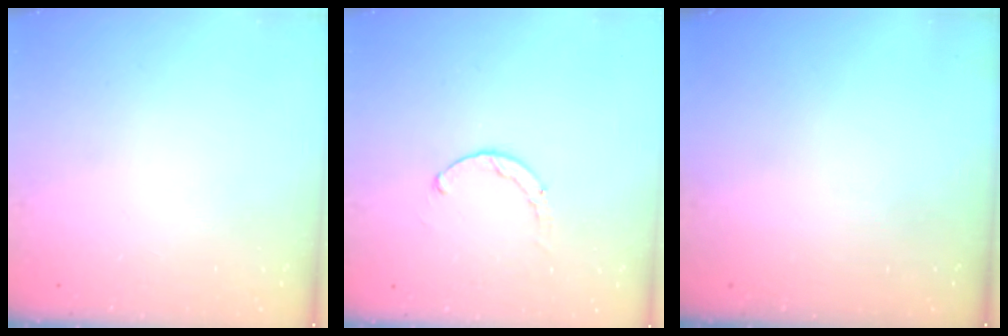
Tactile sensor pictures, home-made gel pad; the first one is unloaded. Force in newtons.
{"total": 1.1, "press": 1.0, "slide": 0.3}
{"total": 0.0}